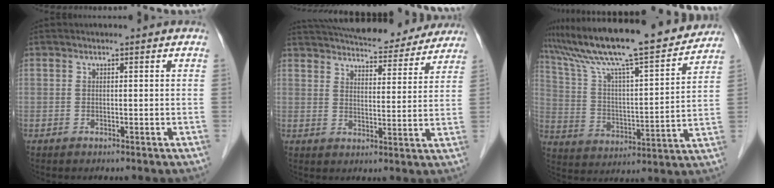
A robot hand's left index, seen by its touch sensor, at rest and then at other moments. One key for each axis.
{"total": 22.5, "fx": 20.5, "fy": 5.6, "fz": 7.5, "tx": -0.123, "ty": 0.012, "tz": 0.265}
{"total": 22.2, "fx": 19.5, "fy": 1.4, "fz": 10.6, "tx": -0.185, "ty": 0.000, "tz": 0.305}